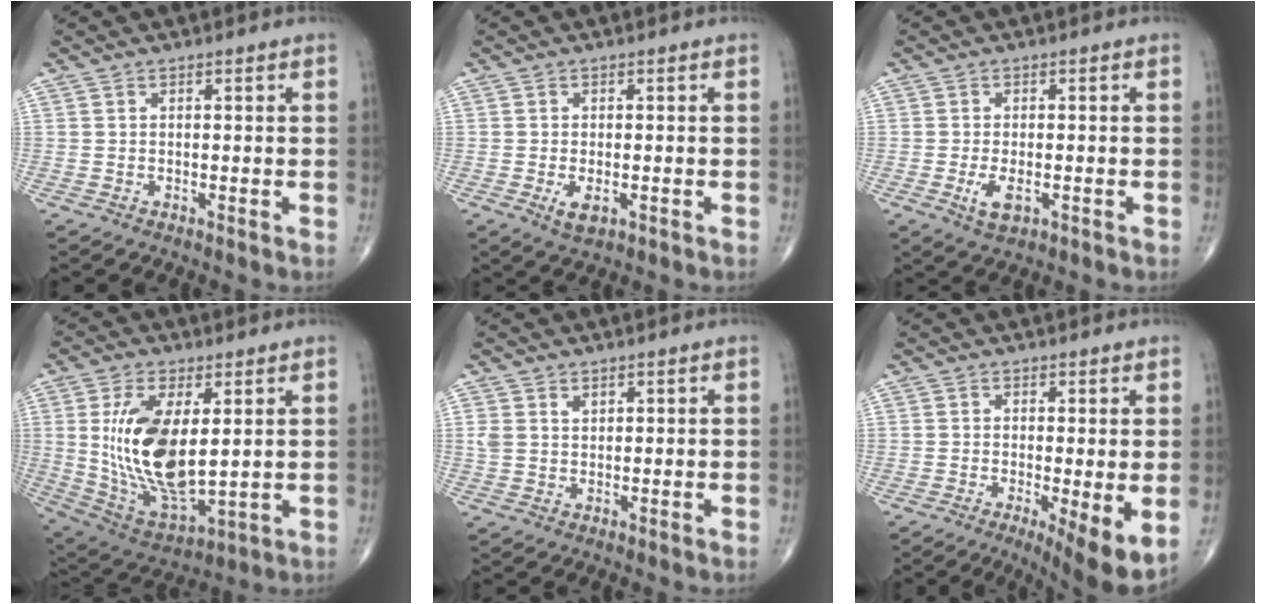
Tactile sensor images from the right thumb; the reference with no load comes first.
{"total": 3.2, "force": [-1.1, 1.5, 2.6], "torque": [-0.047, -0.005, -0.014]}
{"total": 4.0, "force": [-1.3, 1.9, 3.3], "torque": [-0.062, -0.005, -0.019]}
{"total": 18.1, "force": [2.5, 8.4, 15.8], "torque": [-0.297, -0.023, 0.063]}
{"total": 2.5, "force": [1.3, 1.6, 1.3], "torque": [-0.023, -0.002, 0.031]}
{"total": 8.3, "force": [-1.7, 2.0, 7.8], "torque": [-0.121, -0.025, -0.025]}